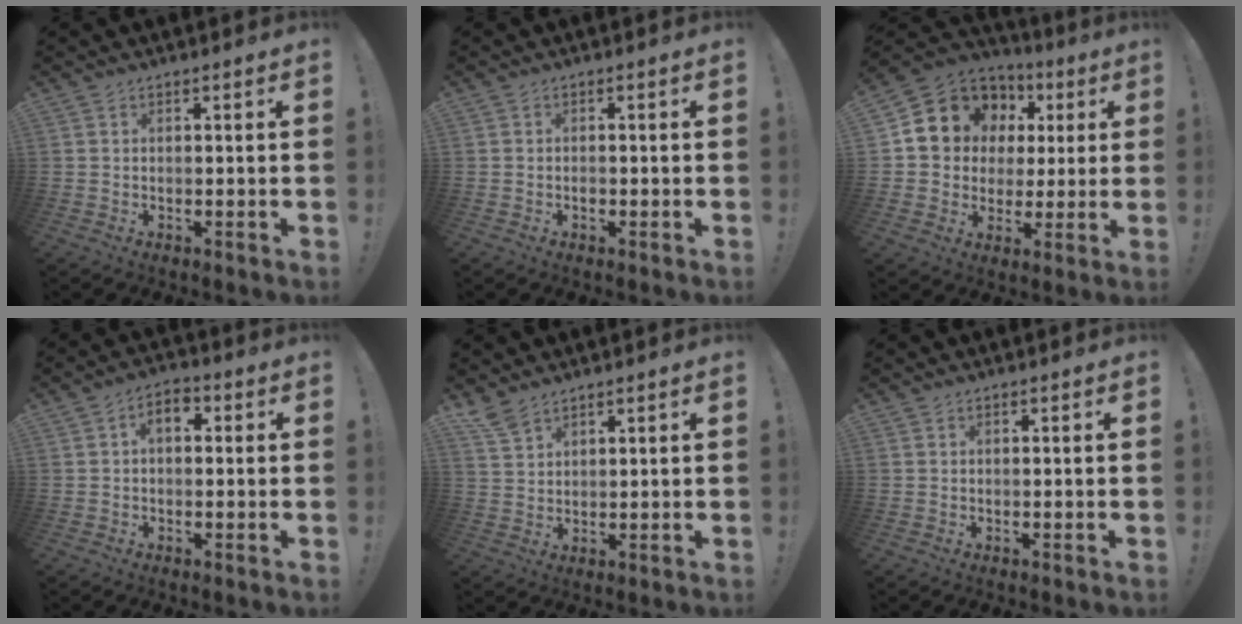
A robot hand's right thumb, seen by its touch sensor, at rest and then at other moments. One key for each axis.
{"total": 1.1, "fx": -0.8, "fy": 0.7, "fz": 0.5, "tx": -0.004, "ty": 0.000, "tz": -0.015}
{"total": 12.1, "fx": 4.9, "fy": 10.5, "fz": 3.5, "tx": -0.054, "ty": -0.029, "tz": 0.109}
{"total": 4.8, "fx": 0.6, "fy": 3.0, "fz": 3.6, "tx": -0.053, "ty": 0.005, "tz": 0.008}
{"total": 5.2, "fx": 4.4, "fy": 1.6, "fz": 2.2, "tx": -0.037, "ty": -0.027, "tz": 0.084}
{"total": 0.0}